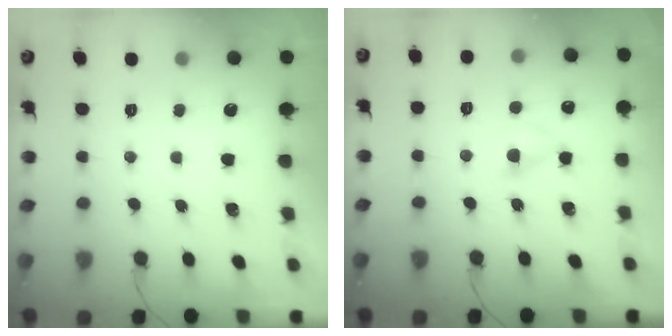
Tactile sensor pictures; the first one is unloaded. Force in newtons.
{"total": 2.9, "press": 2.7, "slide": 1.2}